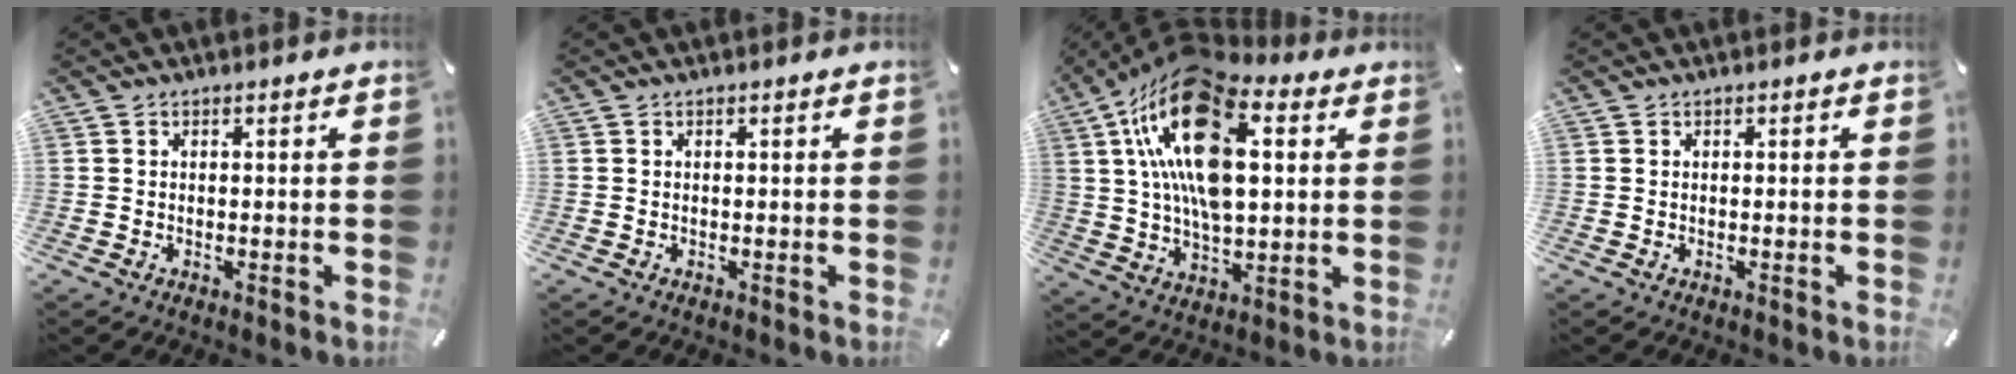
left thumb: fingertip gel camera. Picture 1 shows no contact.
{"total": 0.0}
{"total": 22.8, "force": [7.3, 12.6, 17.5], "torque": [-0.346, -0.015, 0.118]}
{"total": 0.0}